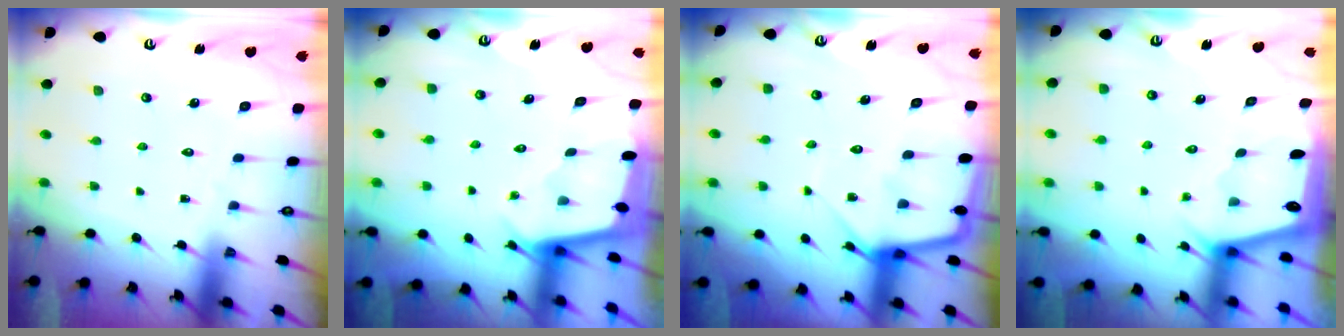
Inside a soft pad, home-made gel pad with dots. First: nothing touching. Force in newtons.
{"total": 1.8, "press": 1.8, "slide": 0.2}
{"total": 5.6, "press": 5.6, "slide": 0.4}
{"total": 2.0, "press": 2.0, "slide": 0.3}